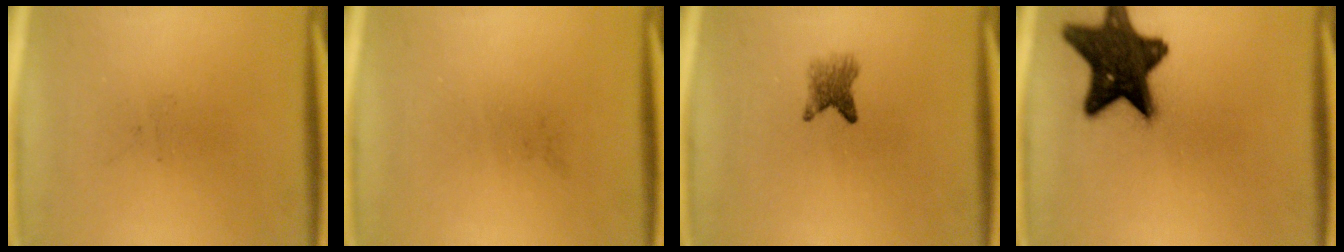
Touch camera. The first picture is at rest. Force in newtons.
{"total": 0.0}
{"total": 2.9}
{"total": 16.7}